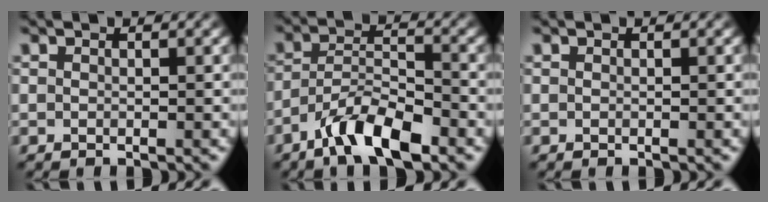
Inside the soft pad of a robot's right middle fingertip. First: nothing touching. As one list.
[{"total": 6.0, "force": [-4.2, 1.7, 4.0], "torque": [-0.068, 0.005, -0.079]}, {"total": 0.0}]